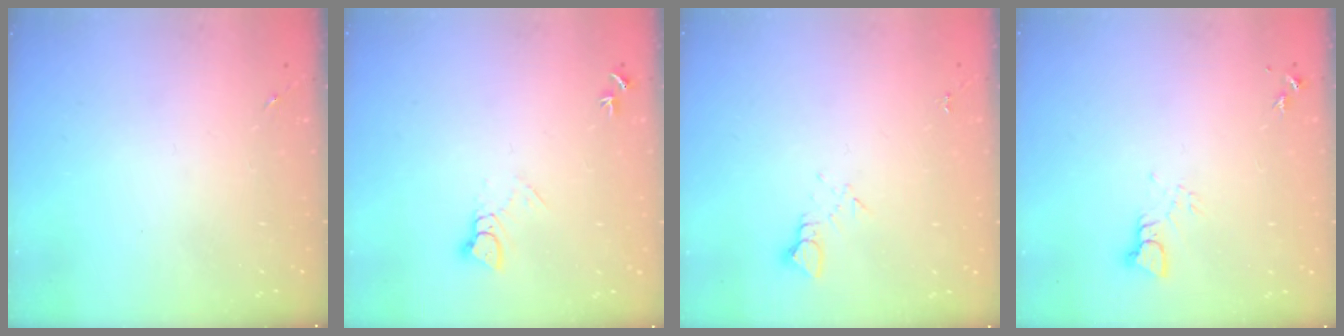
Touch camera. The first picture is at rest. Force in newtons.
{"total": 4.1, "press": 4.1, "slide": 0.3}
{"total": 2.7, "press": 2.7, "slide": 0.2}
{"total": 3.4, "press": 3.4, "slide": 0.3}